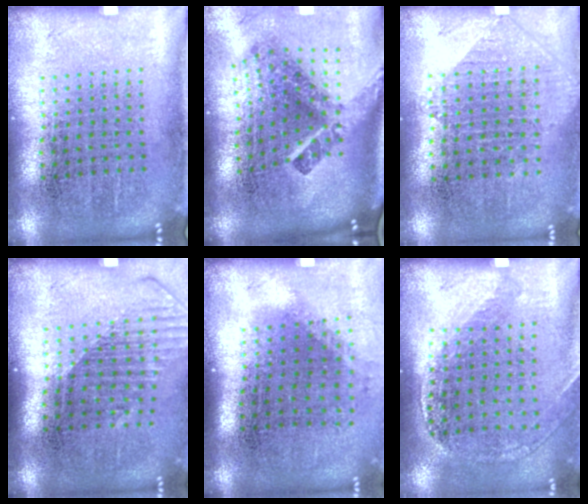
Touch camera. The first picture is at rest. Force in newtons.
{"total": 2.7, "press": 1.6, "slide": 2.1}
{"total": 0.9, "press": 0.9, "slide": 0.3}
{"total": 1.6, "press": 1.2, "slide": 1.0}
{"total": 1.2, "press": 0.9, "slide": 0.9}
{"total": 1.1, "press": 1.1, "slide": 0.4}